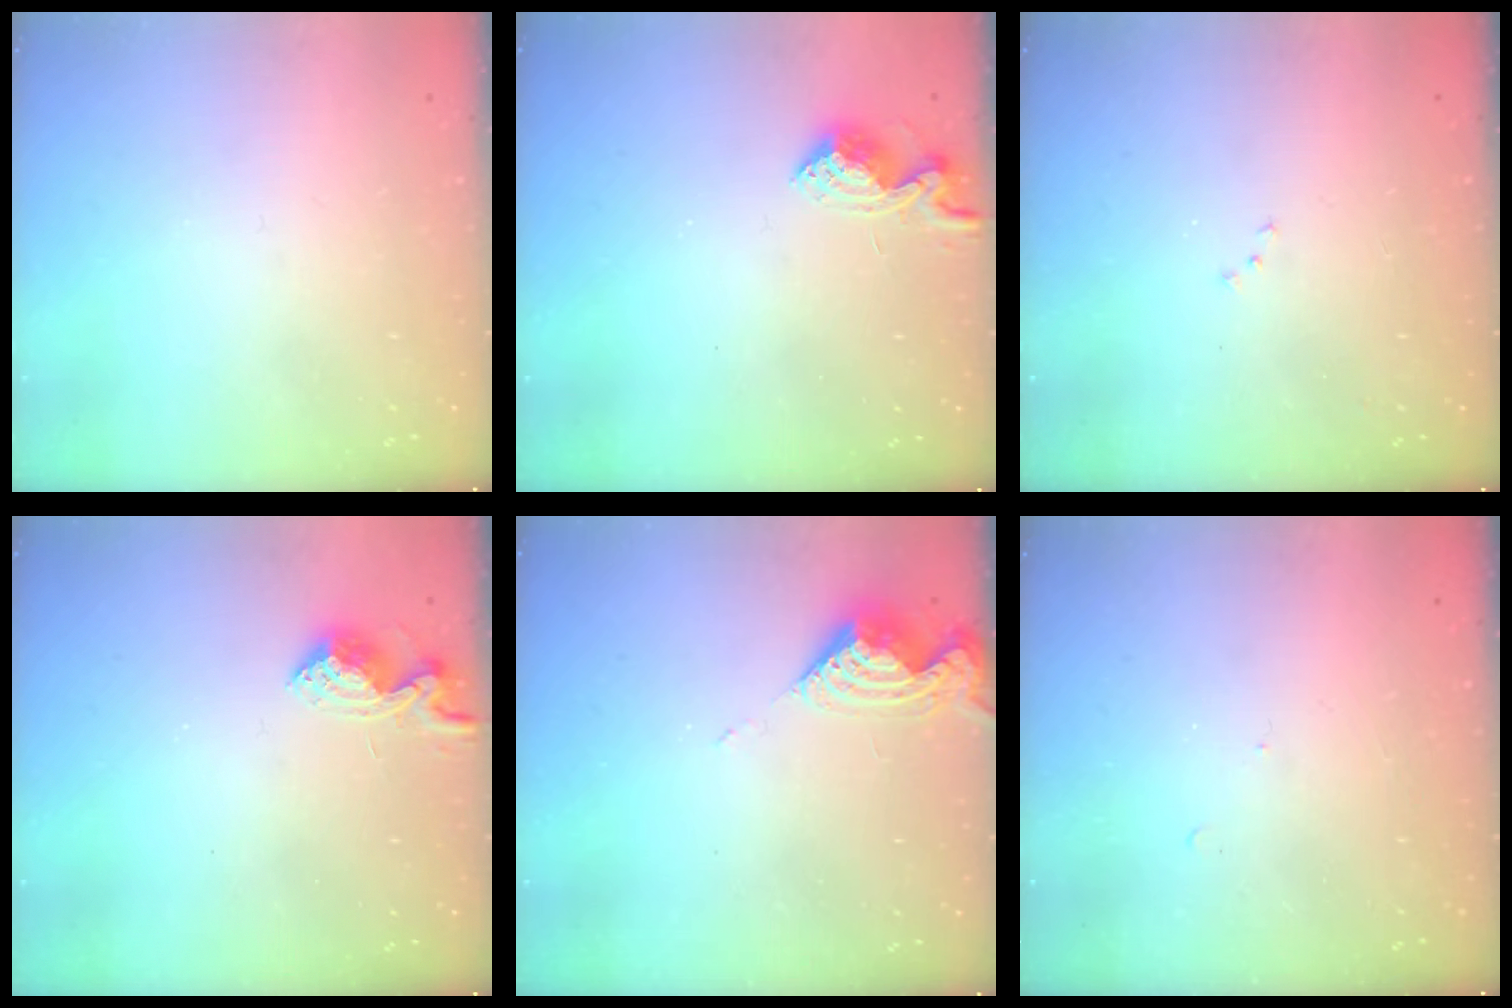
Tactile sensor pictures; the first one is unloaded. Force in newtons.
{"total": 9.1, "press": 9.1, "slide": 0.4}
{"total": 6.5, "press": 6.4, "slide": 0.9}
{"total": 9.1, "press": 9.1, "slide": 0.4}
{"total": 8.0, "press": 8.0, "slide": 0.5}
{"total": 5.4, "press": 5.3, "slide": 0.6}